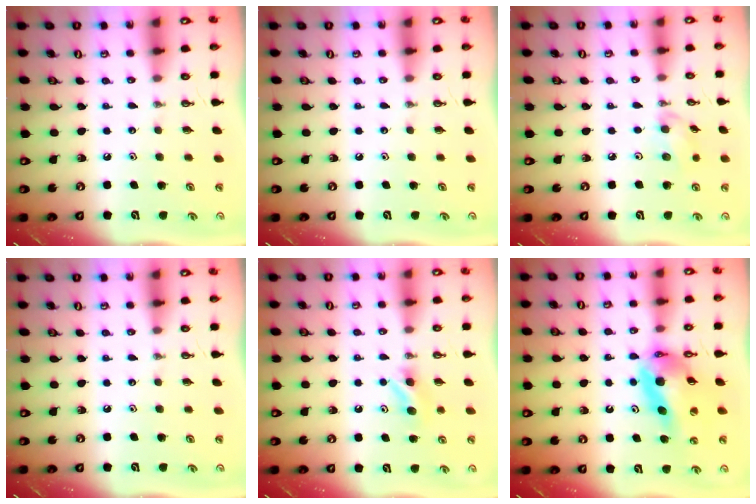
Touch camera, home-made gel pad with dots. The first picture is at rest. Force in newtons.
{"total": 0.0}
{"total": 5.8, "press": 5.7, "slide": 1.4}
{"total": 0.0}
{"total": 4.7, "press": 4.3, "slide": 2.0}
{"total": 14.2, "press": 14.1, "slide": 1.5}